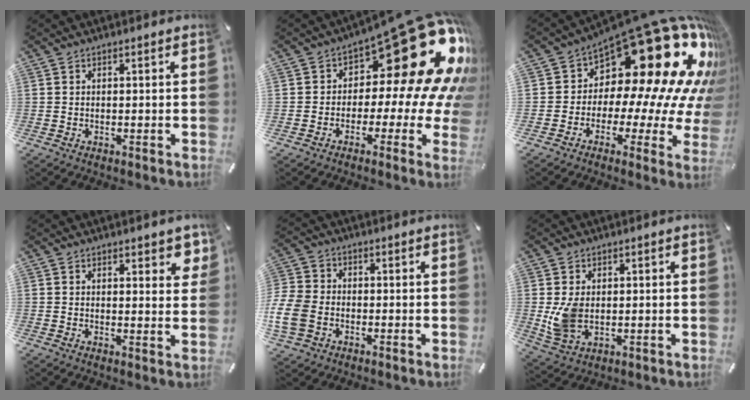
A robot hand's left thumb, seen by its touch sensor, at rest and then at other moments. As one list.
[{"total": 27.4, "force": [10.3, 12.5, 22.1], "torque": [-0.291, -0.090, 0.187]}, {"total": 29.2, "force": [13.3, 13.8, 22.0], "torque": [-0.286, -0.141, 0.249]}, {"total": 4.2, "force": [3.0, 2.0, 2.2], "torque": [-0.018, -0.018, 0.047]}, {"total": 8.8, "force": [-2.6, 7.2, 4.2], "torque": [-0.106, 0.021, -0.047]}, {"total": 7.3, "force": [0.4, 5.4, 4.9], "torque": [-0.101, -0.007, 0.008]}]